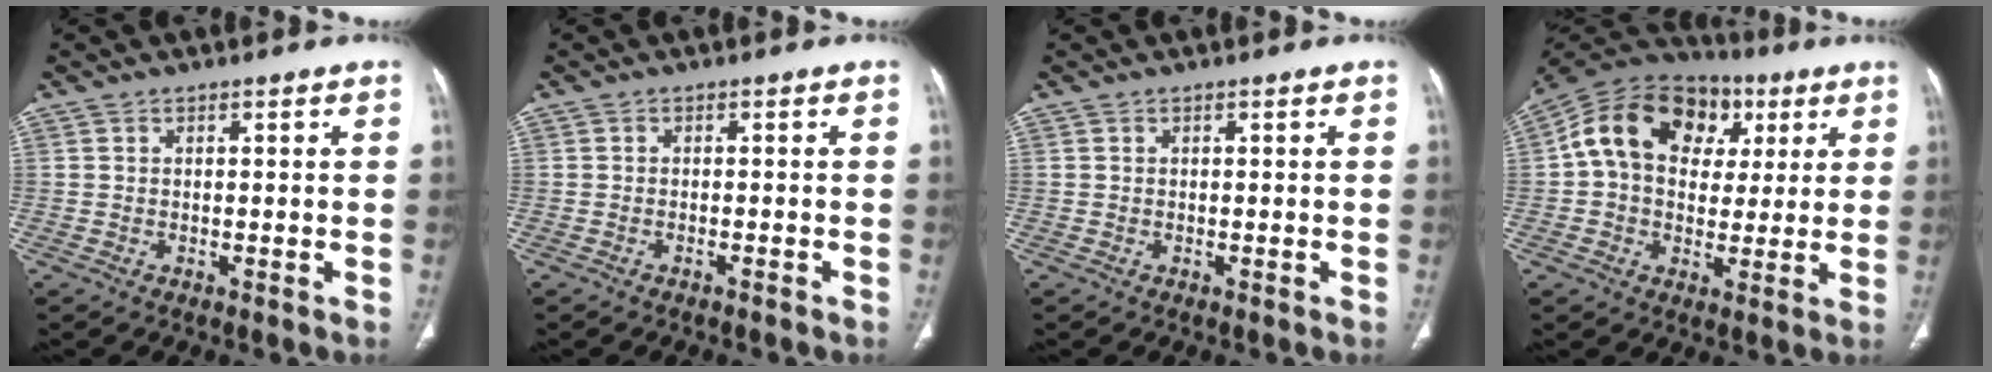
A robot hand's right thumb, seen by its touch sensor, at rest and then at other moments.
{"total": 1.0, "force": [-0.8, 0.2, 0.5], "torque": [-0.017, 0.005, -0.008]}
{"total": 0.0}
{"total": 19.0, "force": [4.8, 14.1, 11.8], "torque": [-0.180, 0.028, 0.069]}